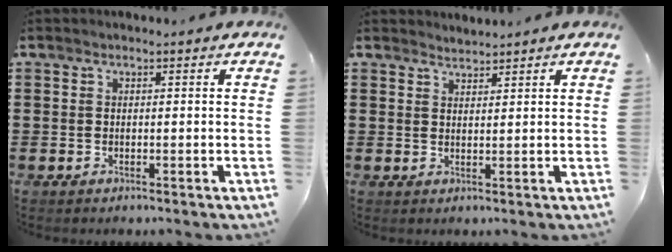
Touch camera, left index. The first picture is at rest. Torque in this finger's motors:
{"motor_torque": [0.04, 0.00, -0.05, -0.02]}